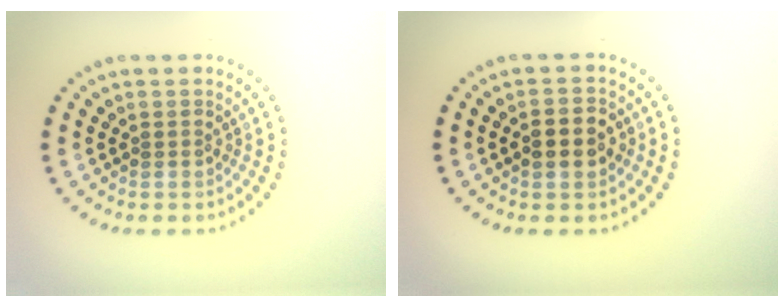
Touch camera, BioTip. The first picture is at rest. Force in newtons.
{"total": 3.5, "press": 3.5, "slide": 0.2}